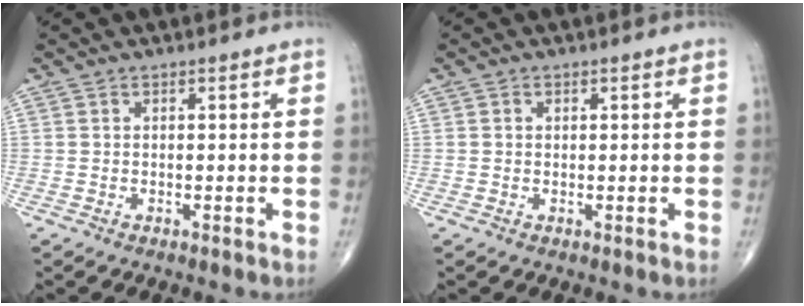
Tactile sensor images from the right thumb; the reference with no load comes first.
{"total": 0.7, "force": [0.1, 0.6, 0.2], "torque": [-0.001, 0.000, 0.001]}